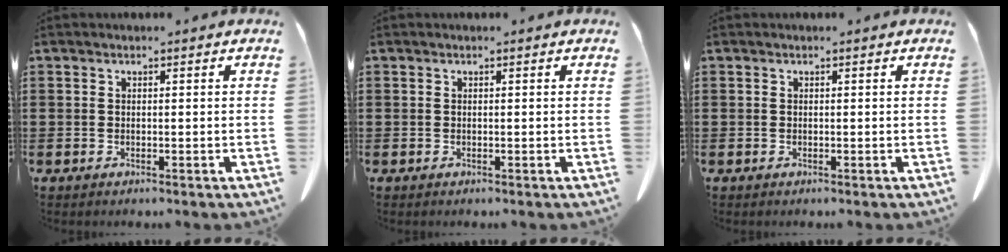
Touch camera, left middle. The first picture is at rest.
{"total": 0.0}
{"total": 0.0}